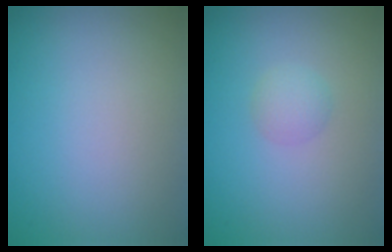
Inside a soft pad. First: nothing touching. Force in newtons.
{"total": 1.5, "press": 1.5, "slide": 0.1}